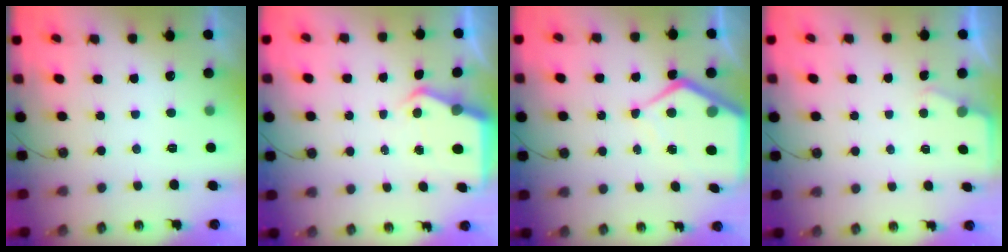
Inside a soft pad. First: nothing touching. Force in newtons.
{"total": 4.7, "press": 4.6, "slide": 0.7}
{"total": 9.7, "press": 9.7, "slide": 0.9}
{"total": 2.1, "press": 2.1, "slide": 0.3}